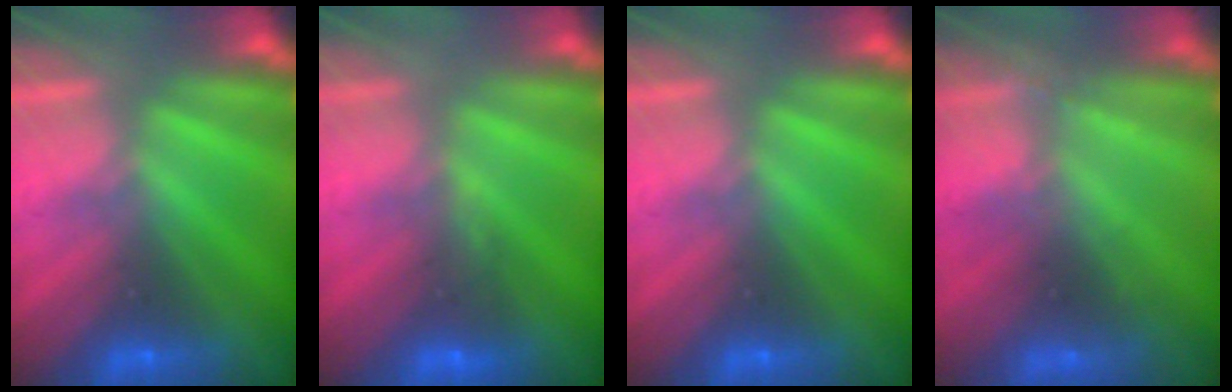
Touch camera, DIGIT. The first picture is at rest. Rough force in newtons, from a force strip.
{"total": 3.6}
{"total": 0.0}
{"total": 2.1}